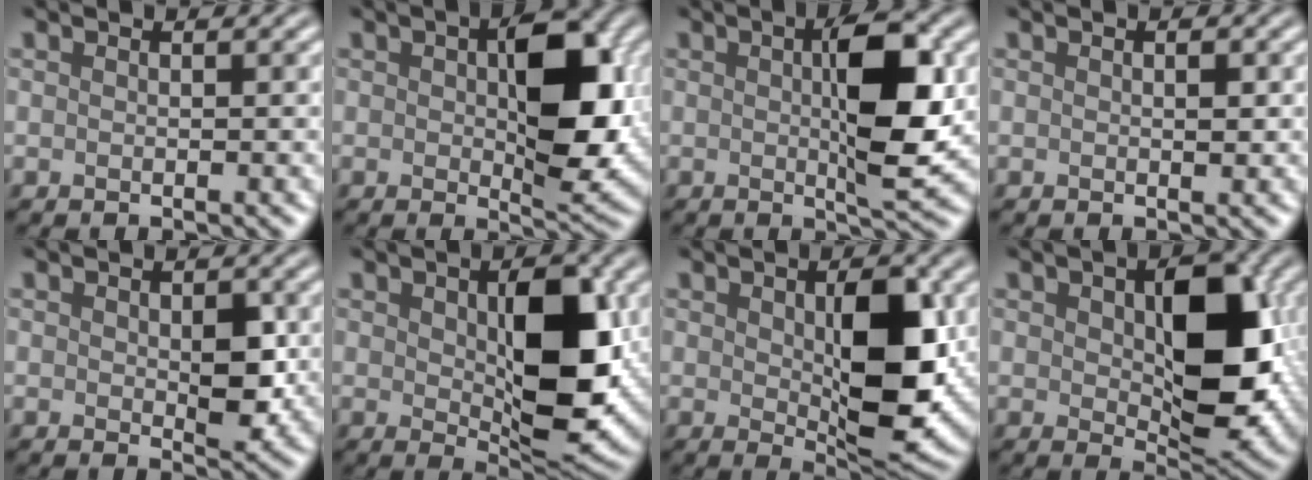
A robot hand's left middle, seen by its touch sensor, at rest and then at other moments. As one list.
[{"total": 8.0, "force": [0.6, 3.6, 7.1], "torque": [-0.099, -0.003, 0.011]}, {"total": 6.9, "force": [0.8, 1.8, 6.6], "torque": [-0.100, 0.002, 0.011]}, {"total": 1.0, "force": [0.1, 0.5, 0.8], "torque": [-0.009, -0.001, 0.002]}, {"total": 3.1, "force": [0.1, 1.6, 2.6], "torque": [-0.039, -0.008, 0.006]}, {"total": 8.8, "force": [0.8, 4.0, 7.7], "torque": [-0.121, -0.010, 0.024]}, {"total": 8.1, "force": [0.5, 3.4, 7.3], "torque": [-0.113, -0.010, 0.018]}, {"total": 9.2, "force": [0.8, 4.9, 7.7], "torque": [-0.122, -0.009, 0.024]}]